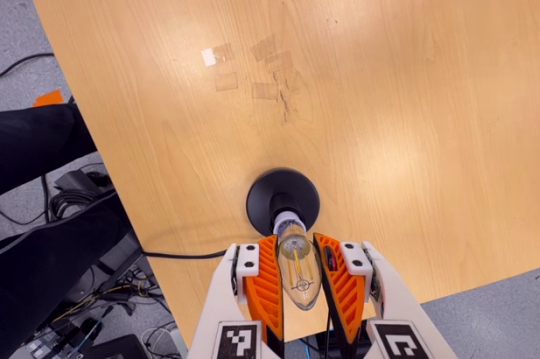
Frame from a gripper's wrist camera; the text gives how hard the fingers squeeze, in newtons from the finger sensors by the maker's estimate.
{"total": 20.5, "left": 21.7, "right": 19.4}